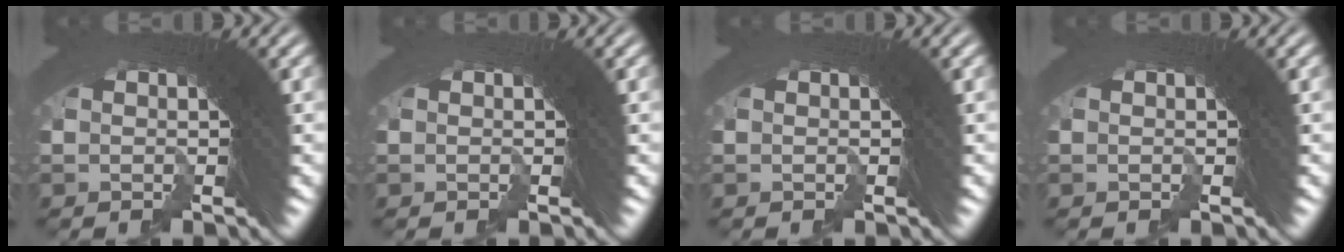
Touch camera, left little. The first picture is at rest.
{"total": 0.0}
{"total": 0.0}
{"total": 0.0}